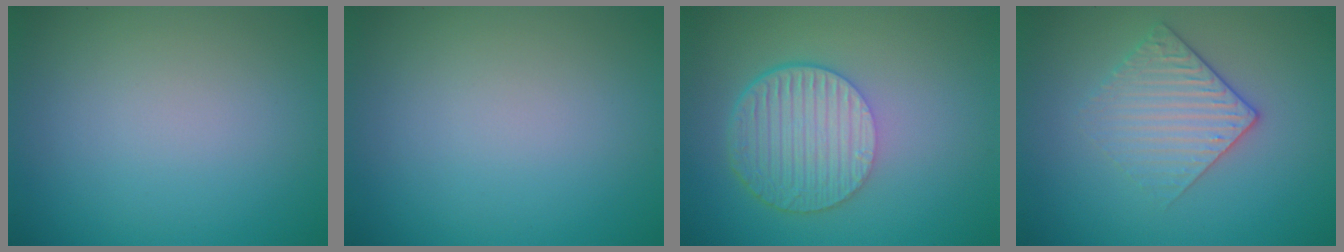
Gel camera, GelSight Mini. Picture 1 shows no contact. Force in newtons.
{"total": 0.0}
{"total": 6.5, "press": 4.5, "slide": 4.7}
{"total": 3.0, "press": 2.7, "slide": 1.3}